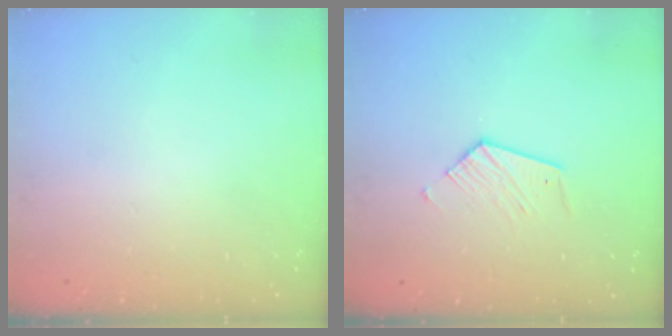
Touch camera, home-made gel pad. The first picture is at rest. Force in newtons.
{"total": 6.3, "press": 6.3, "slide": 0.2}